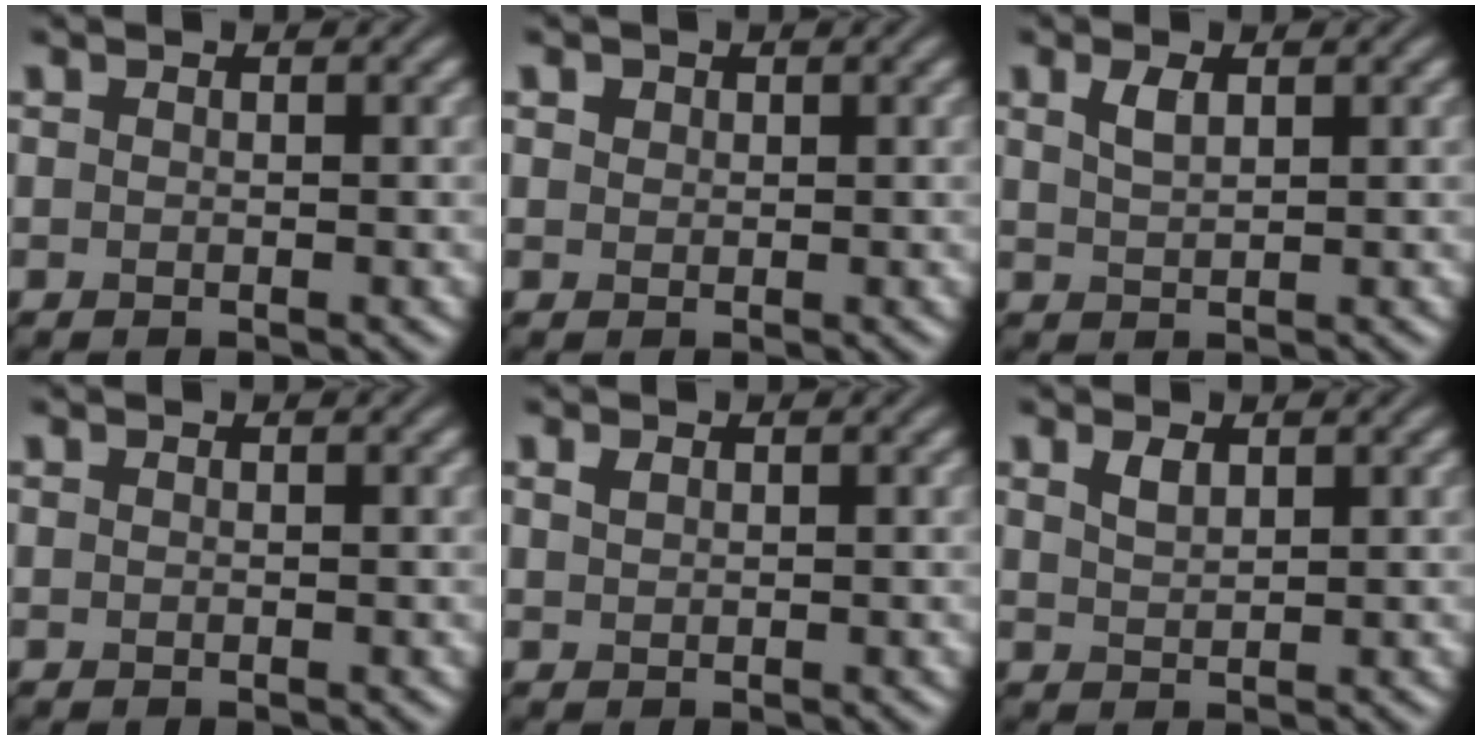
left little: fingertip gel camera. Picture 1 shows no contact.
{"total": 1.1, "force": [0.7, 0.7, 0.3], "torque": [-0.005, -0.001, 0.007]}
{"total": 1.7, "force": [1.0, 0.6, 1.3], "torque": [-0.028, 0.003, 0.021]}
{"total": 0.0}
{"total": 0.8, "force": [0.5, 0.4, 0.4], "torque": [-0.013, 0.002, 0.012]}
{"total": 1.5, "force": [1.0, 0.7, 0.9], "torque": [-0.021, 0.001, 0.023]}